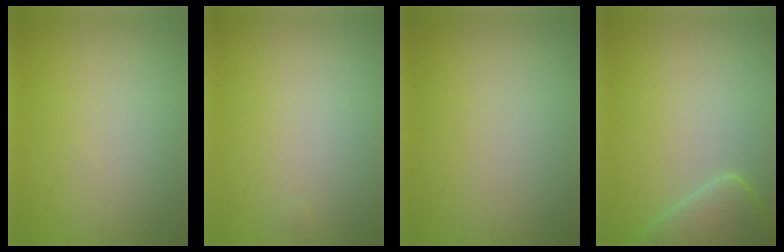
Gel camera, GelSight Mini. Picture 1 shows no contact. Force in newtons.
{"total": 0.0}
{"total": 0.0}
{"total": 4.2, "press": 4.2, "slide": 0.4}